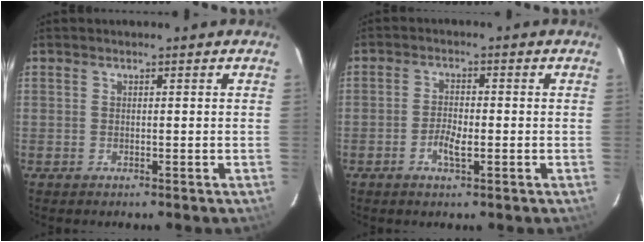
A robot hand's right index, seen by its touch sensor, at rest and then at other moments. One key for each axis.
{"total": 3.3, "fx": -1.3, "fy": 1.3, "fz": 2.8, "tx": -0.062, "ty": 0.000, "tz": -0.024}